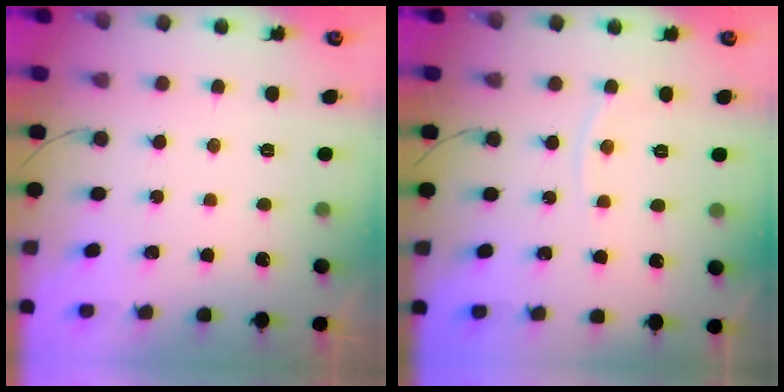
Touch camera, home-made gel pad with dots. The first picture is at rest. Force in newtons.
{"total": 2.9, "press": 2.8, "slide": 0.4}